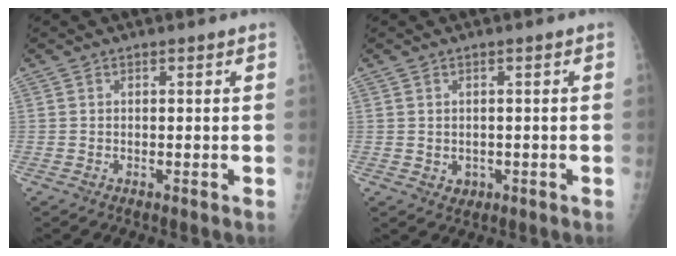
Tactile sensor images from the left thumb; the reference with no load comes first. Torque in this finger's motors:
{"motor_torque": [-0.44, 0.05, 0.13, -0.10, 0.04]}